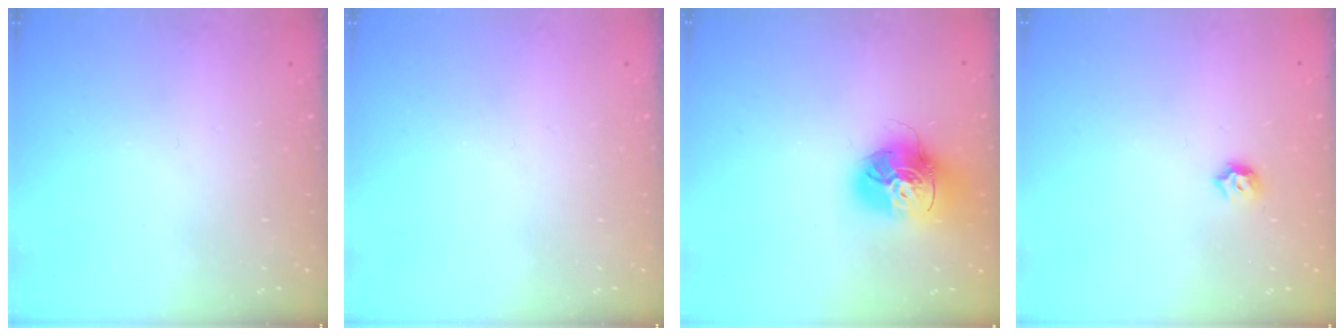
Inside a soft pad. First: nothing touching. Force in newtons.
{"total": 0.0}
{"total": 17.1, "press": 17.0, "slide": 1.9}
{"total": 4.0, "press": 3.9, "slide": 0.8}